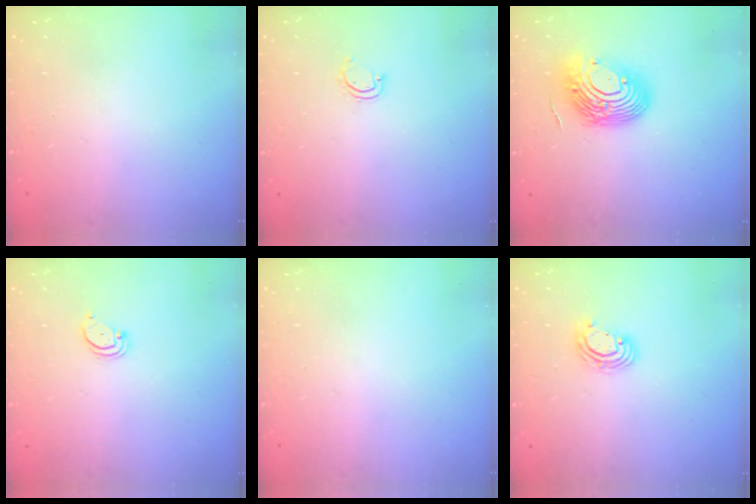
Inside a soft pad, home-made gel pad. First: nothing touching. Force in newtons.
{"total": 3.0, "press": 3.0, "slide": 0.2}
{"total": 12.7, "press": 12.3, "slide": 2.9}
{"total": 1.4, "press": 1.3, "slide": 0.1}
{"total": 0.0}
{"total": 5.1, "press": 5.1, "slide": 0.3}